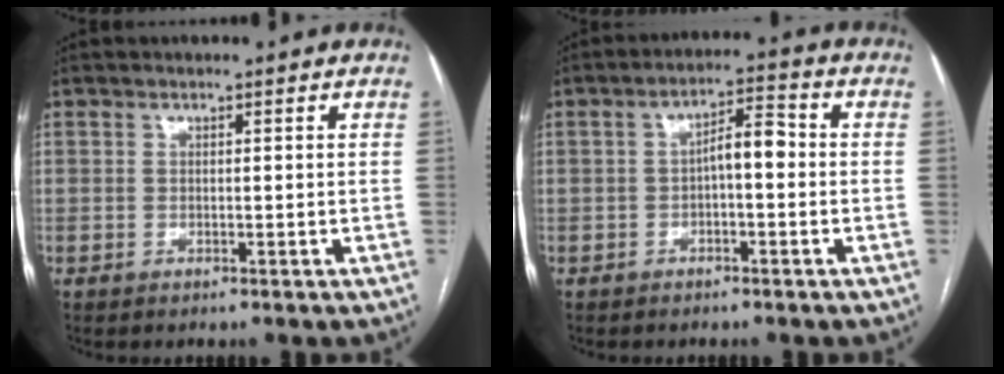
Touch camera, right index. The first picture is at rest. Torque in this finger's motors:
{"motor_torque": [0.94, -0.07, 0.42, 0.10]}